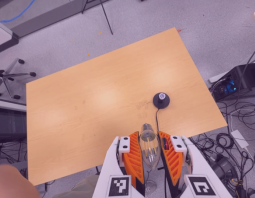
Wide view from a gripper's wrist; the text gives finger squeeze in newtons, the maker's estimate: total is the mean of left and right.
{"total": 18.4, "left": 19.7, "right": 17.1}